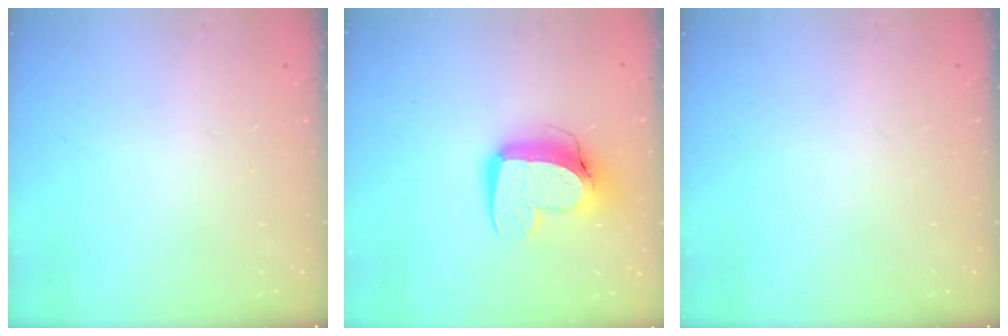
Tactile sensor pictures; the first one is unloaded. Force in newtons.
{"total": 12.9, "press": 12.9, "slide": 1.2}
{"total": 0.0}